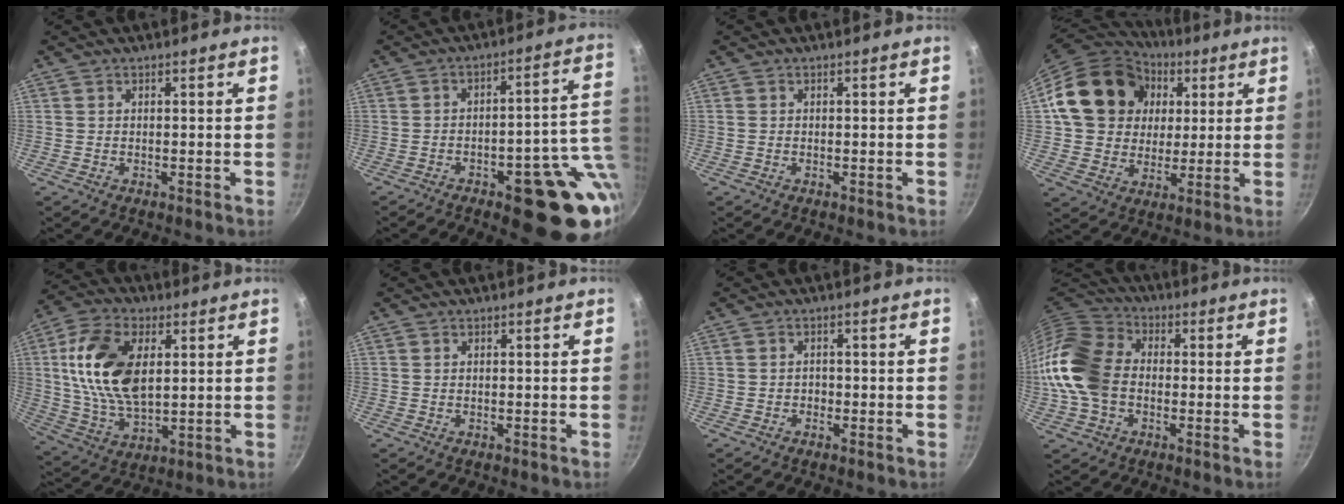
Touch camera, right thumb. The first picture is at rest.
{"total": 18.4, "force": [-4.7, 7.3, 16.3], "torque": [-0.149, 0.023, -0.054]}
{"total": 0.0}
{"total": 20.6, "force": [5.1, 17.0, 10.4], "torque": [-0.170, 0.019, 0.087]}
{"total": 17.6, "force": [3.8, 10.2, 13.9], "torque": [-0.250, -0.008, 0.074]}
{"total": 0.0}
{"total": 1.4, "force": [-0.5, 1.2, 0.6], "torque": [-0.007, 0.003, -0.008]}
{"total": 15.4, "force": [-1.5, 11.6, 10.0], "torque": [-0.182, 0.029, -0.043]}